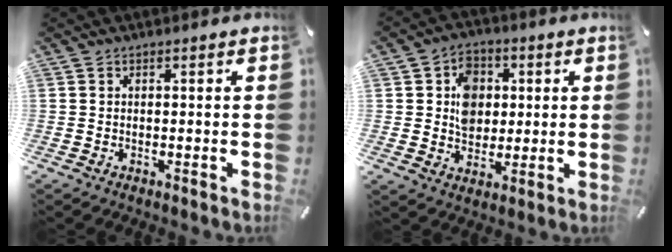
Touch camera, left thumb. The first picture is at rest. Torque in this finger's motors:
{"motor_torque": [1.47, 1.50, 0.44, -0.41, 0.18]}